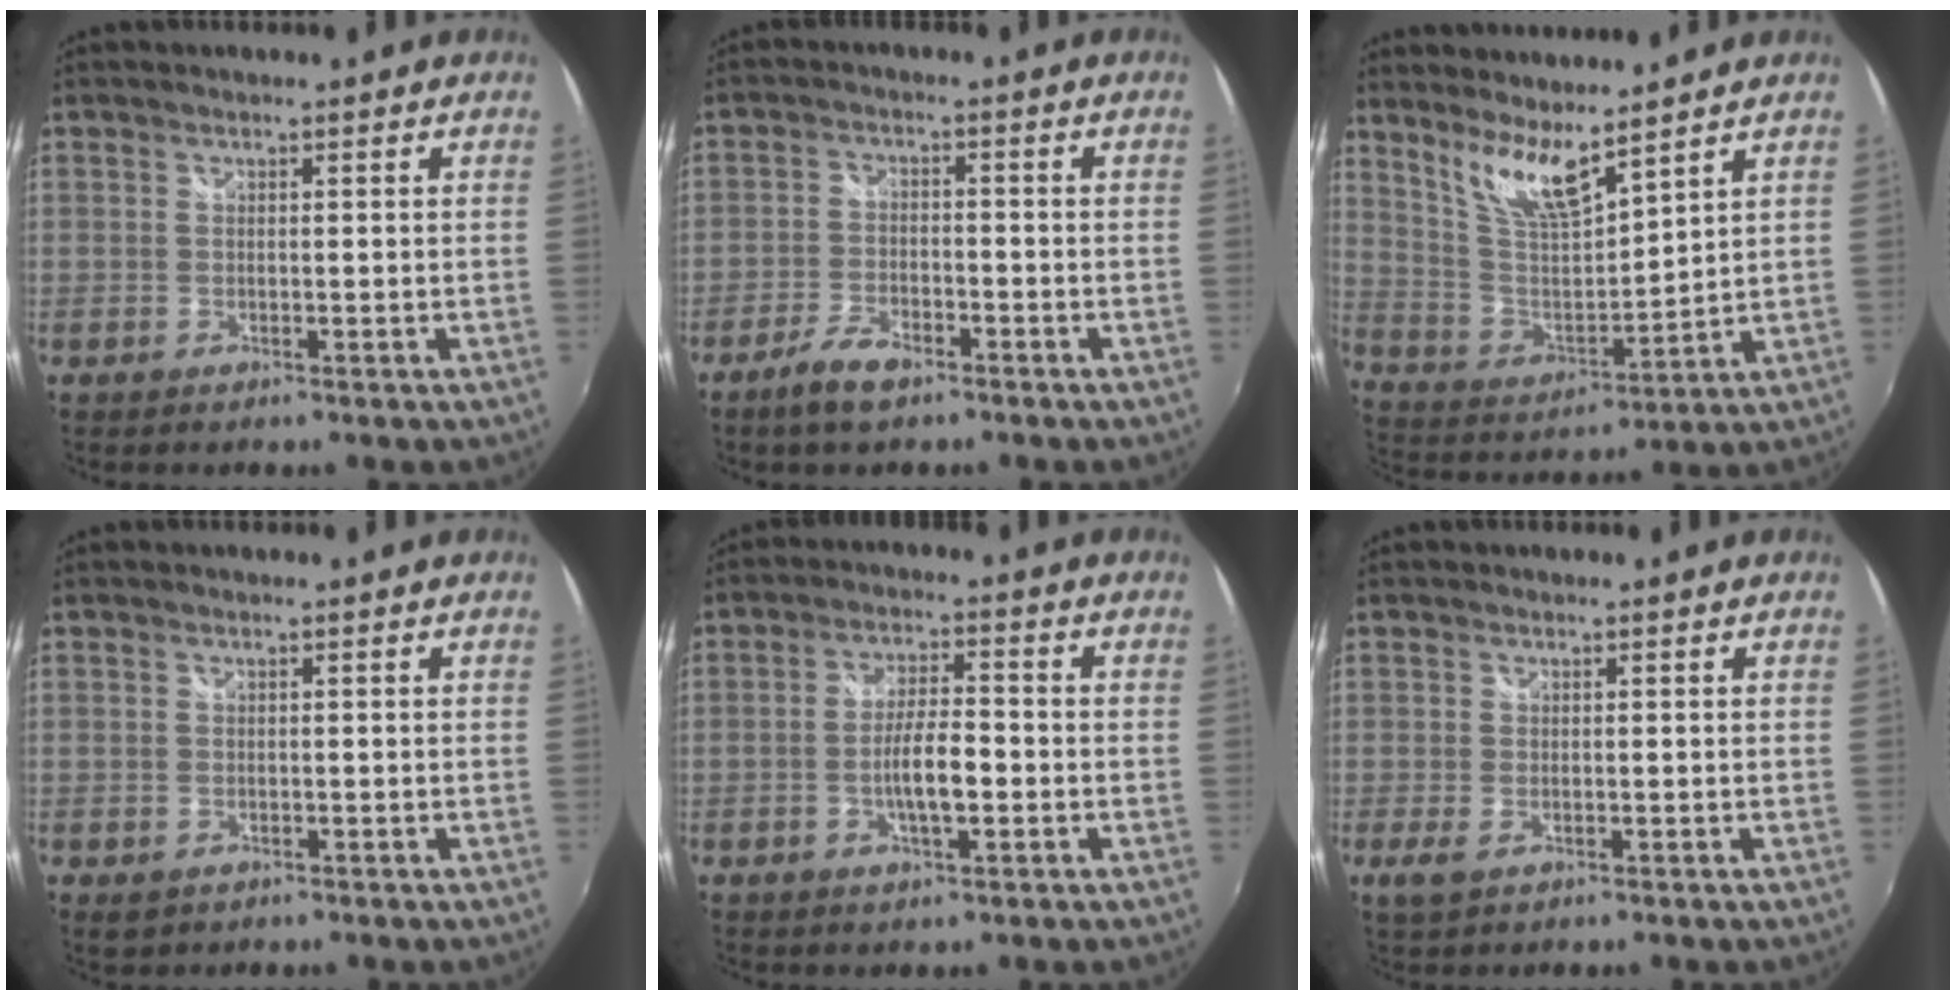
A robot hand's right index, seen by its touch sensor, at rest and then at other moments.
{"total": 5.7, "force": [-4.1, 2.2, 3.3], "torque": [-0.083, -0.005, -0.079]}
{"total": 10.1, "force": [7.8, 1.9, 6.1], "torque": [-0.115, -0.014, 0.161]}
{"total": 1.9, "force": [-0.8, 1.6, 0.7], "torque": [-0.016, -0.006, -0.011]}
{"total": 6.5, "force": [-1.9, 1.7, 6.0], "torque": [-0.111, 0.001, -0.029]}
{"total": 2.5, "force": [-1.0, 1.4, 1.8], "torque": [-0.038, -0.009, -0.017]}